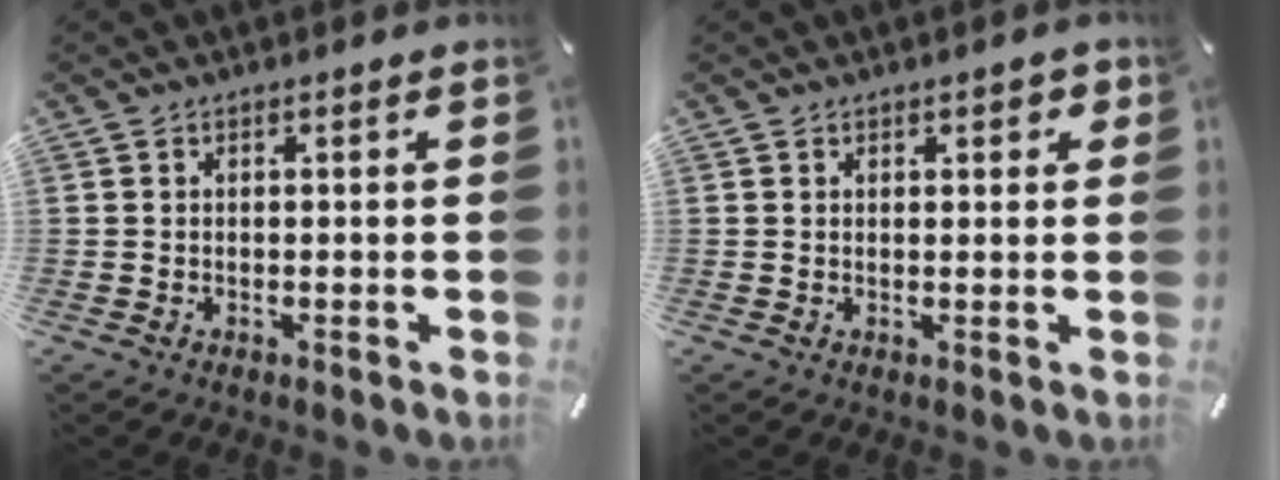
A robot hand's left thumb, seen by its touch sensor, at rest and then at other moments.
{"total": 2.8, "force": [1.5, 1.5, 1.8], "torque": [-0.015, -0.003, 0.020]}